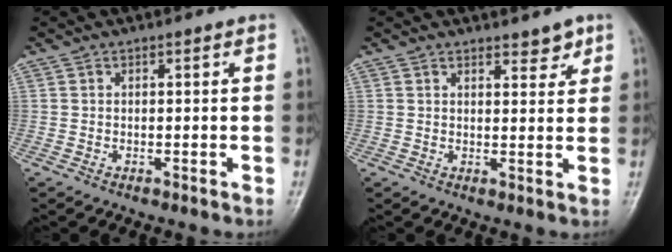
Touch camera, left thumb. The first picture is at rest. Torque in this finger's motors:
{"motor_torque": [0.09, 0.05, -0.30, -0.17, 0.05]}